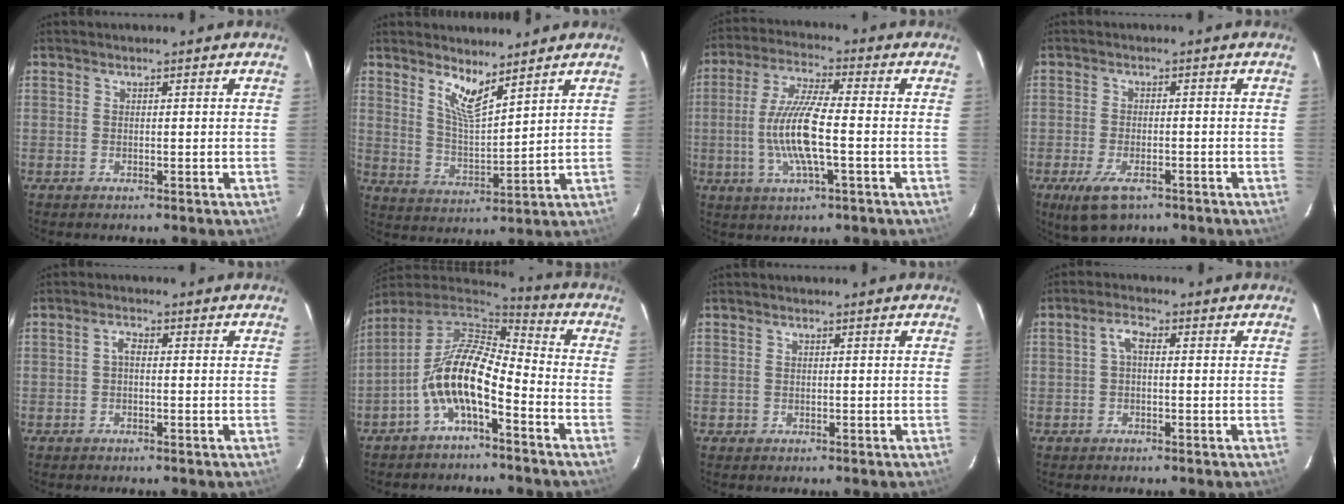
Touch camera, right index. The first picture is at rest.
{"total": 6.9, "force": [5.1, 1.4, 4.4], "torque": [-0.082, -0.011, 0.100]}
{"total": 11.8, "force": [-2.1, 1.9, 11.4], "torque": [-0.233, -0.001, -0.042]}
{"total": 7.5, "force": [-4.5, 3.3, 5.0], "torque": [-0.116, -0.020, -0.075]}
{"total": 1.4, "force": [-0.3, 0.7, 1.2], "torque": [-0.025, 0.009, -0.006]}
{"total": 12.6, "force": [-5.3, 4.8, 10.4], "torque": [-0.206, 0.006, -0.105]}
{"total": 1.2, "force": [-0.3, 1.1, 0.1], "torque": [-0.003, 0.003, 0.000]}
{"total": 2.5, "force": [-0.1, 1.2, 2.2], "torque": [-0.044, 0.012, 0.000]}